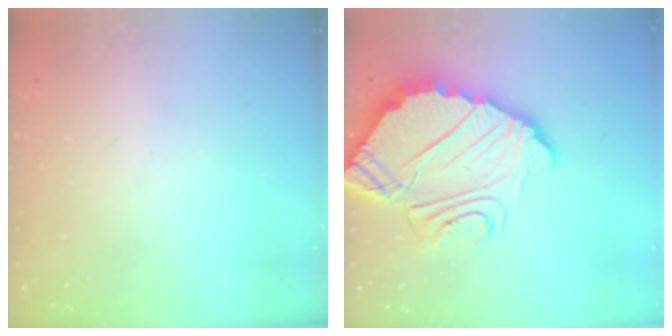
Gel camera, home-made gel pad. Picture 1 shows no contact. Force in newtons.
{"total": 12.6, "press": 12.6, "slide": 0.9}